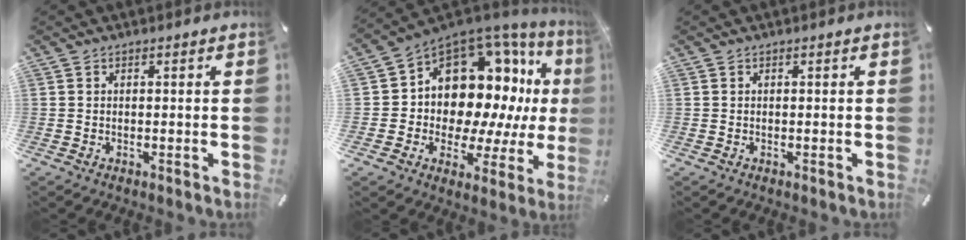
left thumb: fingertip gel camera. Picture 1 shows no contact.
{"total": 16.7, "force": [4.7, 12.9, 9.5], "torque": [-0.151, -0.068, 0.090]}
{"total": 0.0}